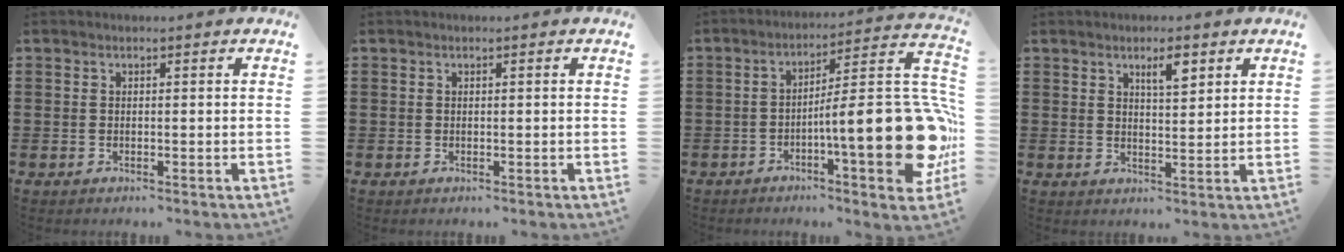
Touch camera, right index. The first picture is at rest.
{"total": 0.0}
{"total": 17.6, "force": [-3.4, 3.5, 16.9], "torque": [-0.248, -0.014, -0.045]}
{"total": 3.6, "force": [2.2, 1.0, 2.7], "torque": [-0.041, 0.000, 0.032]}